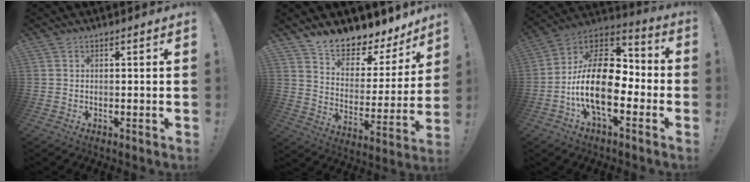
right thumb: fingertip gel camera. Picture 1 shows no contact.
{"total": 9.1, "force": [8.4, 2.5, 2.2], "torque": [-0.041, -0.087, 0.144]}
{"total": 20.2, "force": [-4.5, 10.2, 16.8], "torque": [-0.318, 0.014, -0.070]}